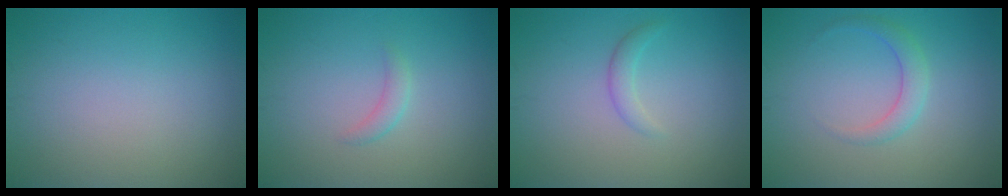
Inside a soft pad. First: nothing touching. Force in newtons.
{"total": 1.2, "press": 1.1, "slide": 0.0}
{"total": 1.3, "press": 1.3, "slide": 0.0}
{"total": 2.0, "press": 2.0, "slide": 0.1}